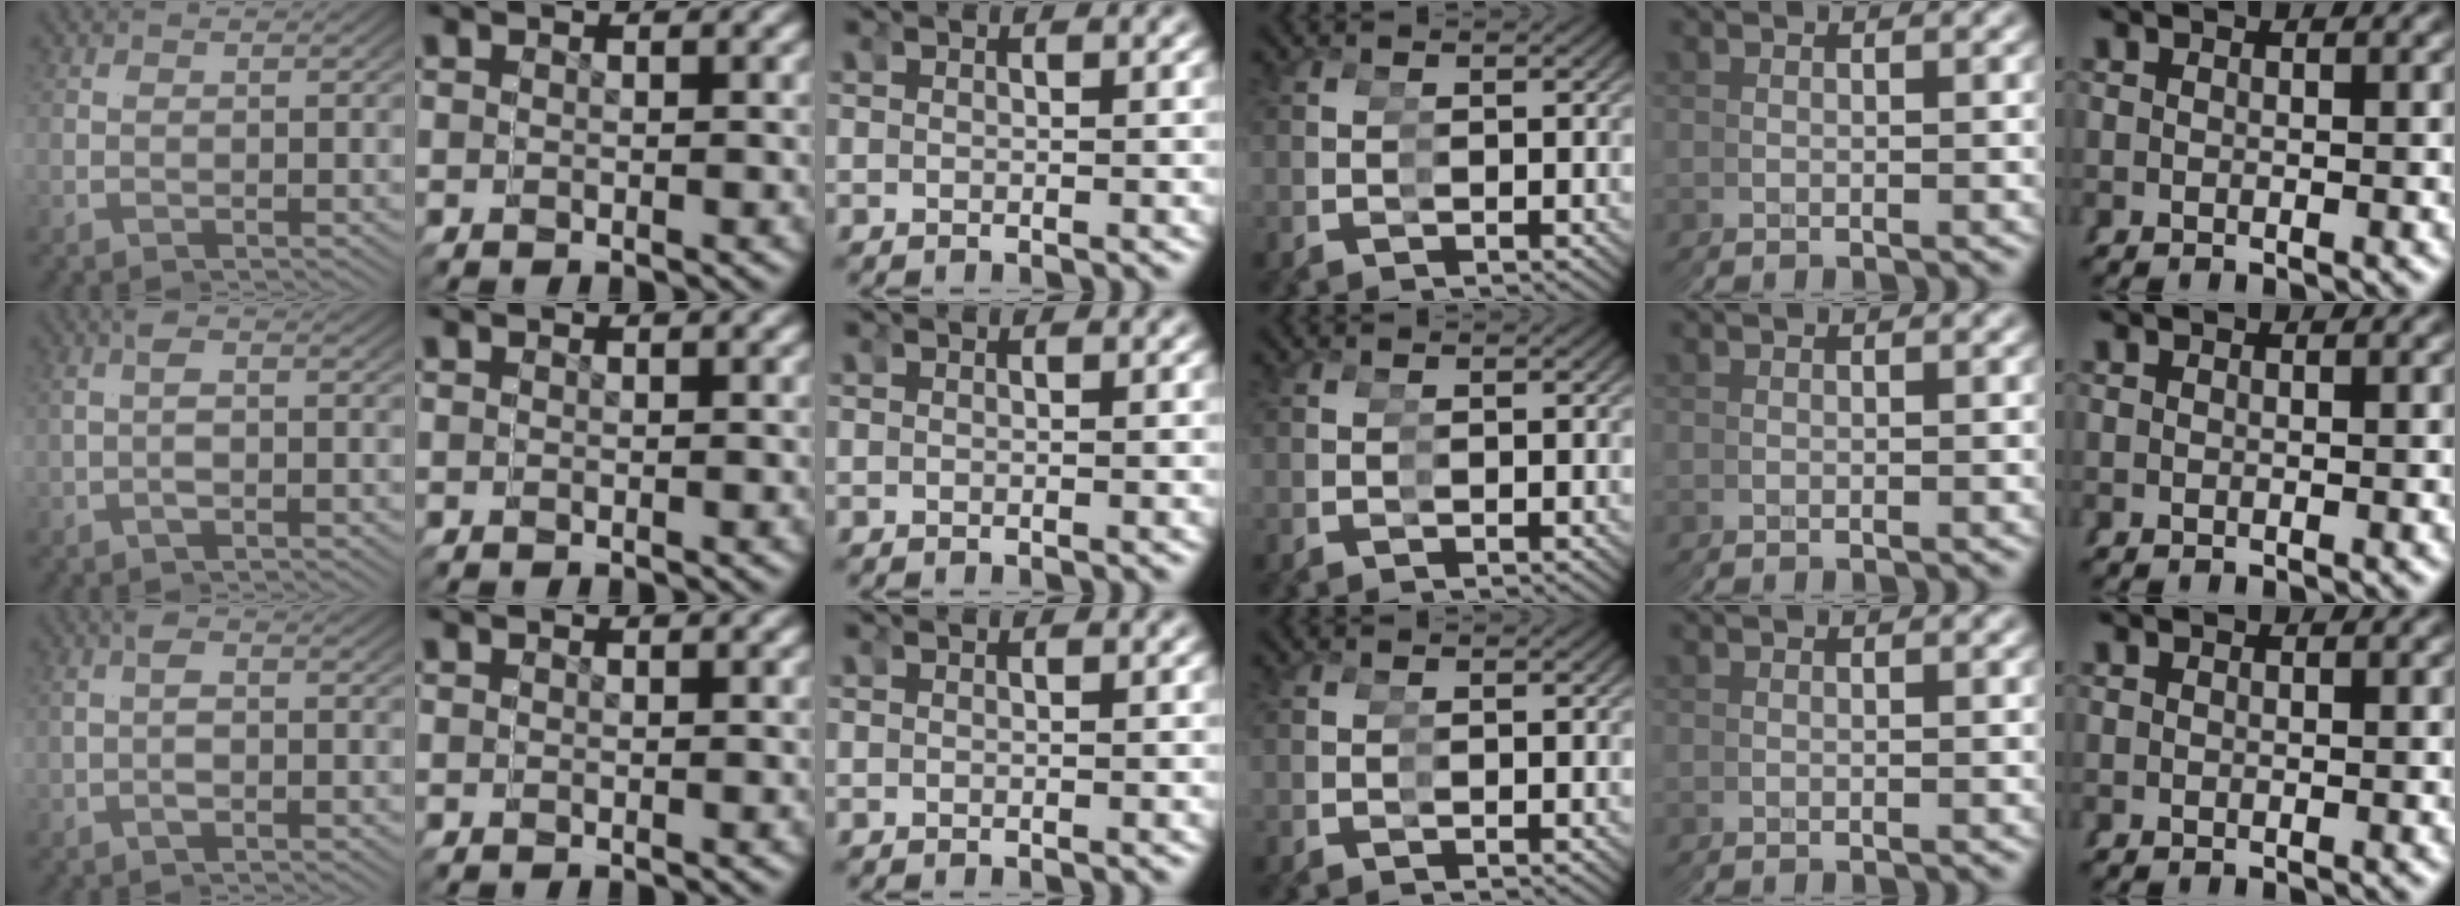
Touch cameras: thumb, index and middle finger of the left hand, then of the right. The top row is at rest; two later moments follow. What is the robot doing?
{"motion": "grasp_and_lifting", "object": "pipette"}